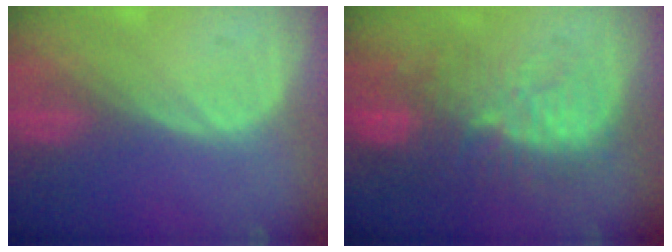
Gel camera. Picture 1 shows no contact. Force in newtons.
{"total": 11.4, "press": 10.0, "slide": 5.5}